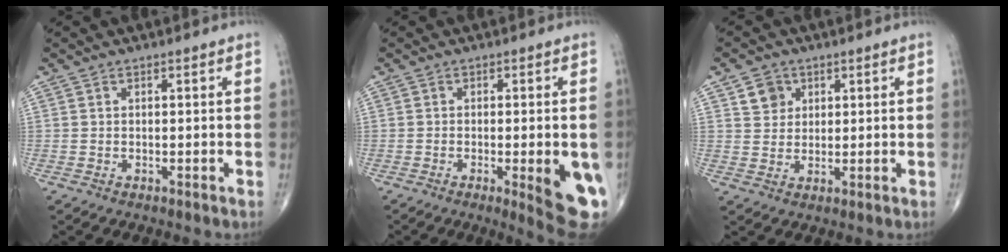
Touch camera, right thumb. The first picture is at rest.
{"total": 11.0, "force": [-2.8, 2.6, 10.3], "torque": [-0.118, -0.016, -0.030]}
{"total": 4.4, "force": [2.0, 3.8, 1.2], "torque": [0.000, -0.009, 0.035]}